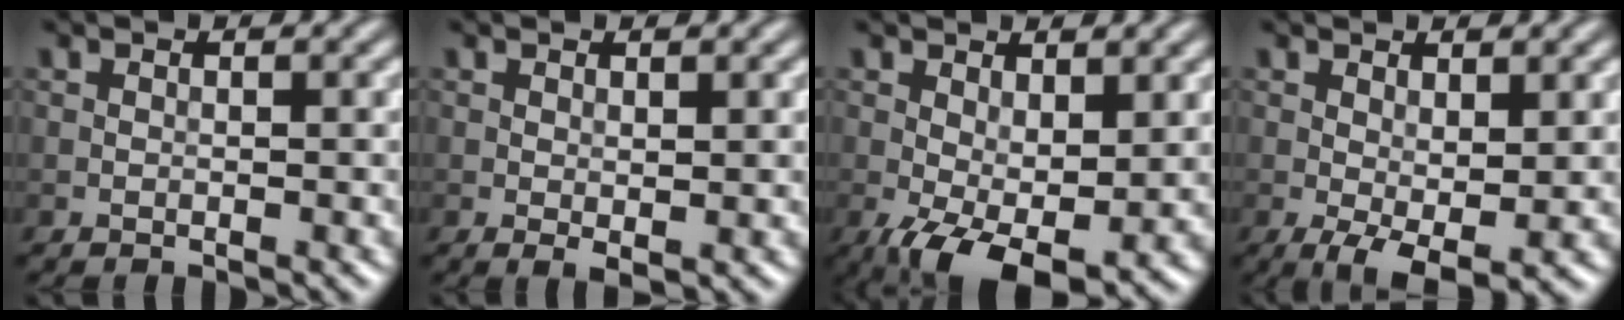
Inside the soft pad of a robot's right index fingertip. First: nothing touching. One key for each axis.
{"total": 1.0, "fx": 0.2, "fy": 0.4, "fz": 0.9, "tx": -0.013, "ty": -0.004, "tz": 0.004}
{"total": 6.7, "fx": -1.6, "fy": 3.3, "fz": 5.6, "tx": -0.109, "ty": -0.020, "tz": -0.017}
{"total": 3.5, "fx": -0.2, "fy": 1.5, "fz": 3.1, "tx": -0.056, "ty": -0.010, "tz": 0.000}